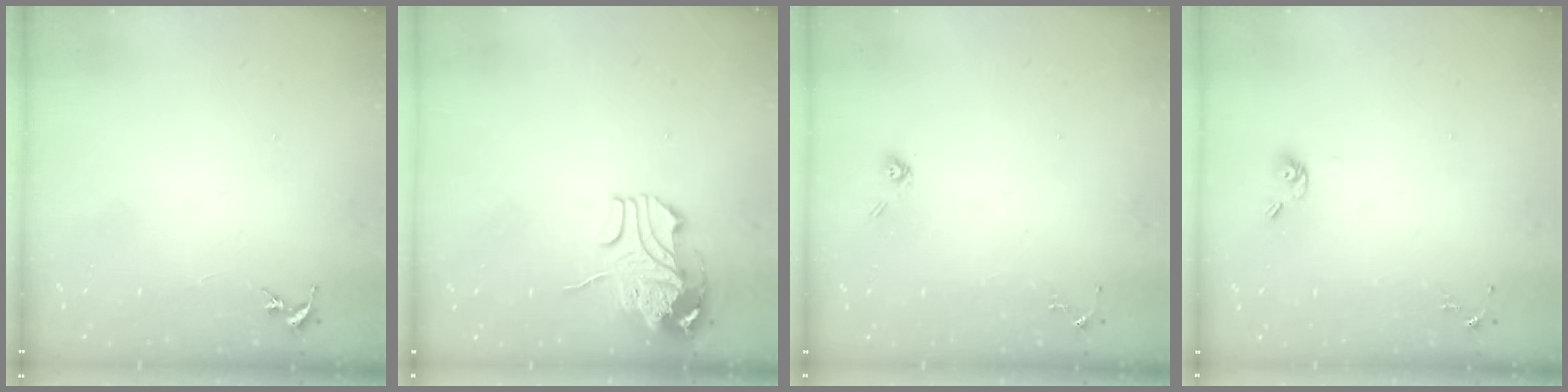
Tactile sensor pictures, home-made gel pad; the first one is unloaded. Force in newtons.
{"total": 11.1, "press": 11.0, "slide": 1.4}
{"total": 3.8, "press": 3.4, "slide": 1.7}
{"total": 6.1, "press": 5.7, "slide": 2.3}